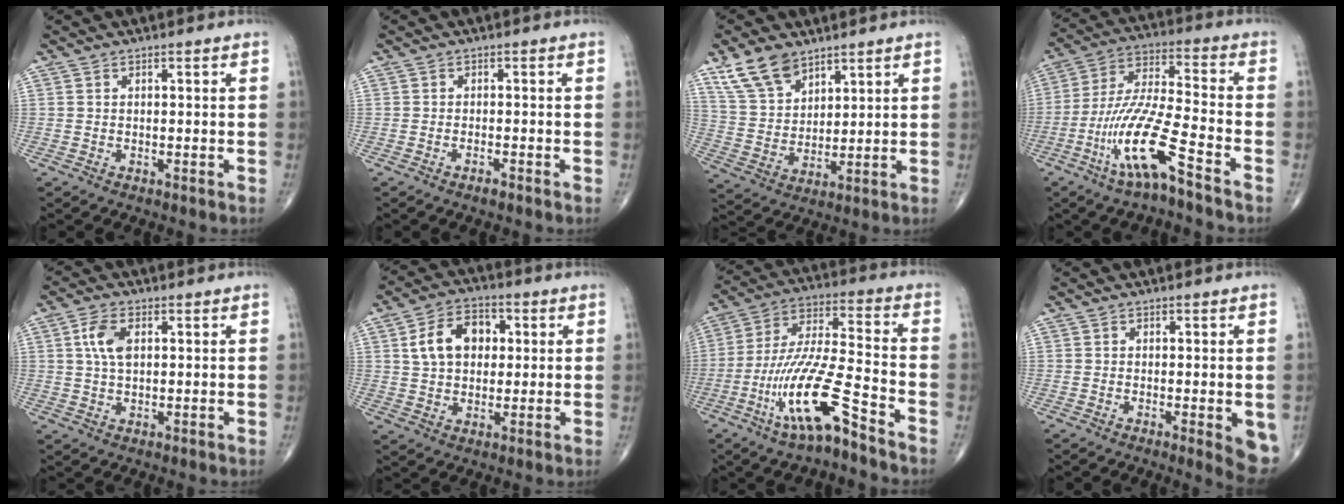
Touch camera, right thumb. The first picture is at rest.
{"total": 1.2, "force": [-0.9, 0.2, 0.7], "torque": [-0.016, 0.004, -0.018]}
{"total": 10.0, "force": [7.0, 5.3, 4.7], "torque": [-0.076, -0.028, 0.146]}
{"total": 14.4, "force": [-7.8, 1.9, 12.0], "torque": [-0.255, 0.044, -0.151]}
{"total": 5.3, "force": [1.4, 2.8, 4.2], "torque": [-0.088, 0.001, 0.023]}
{"total": 10.5, "force": [2.3, 7.3, 7.2], "torque": [-0.100, 0.011, 0.036]}
{"total": 15.9, "force": [-8.8, 2.7, 13.0], "torque": [-0.268, 0.056, -0.161]}
{"total": 5.7, "force": [-1.4, 1.7, 5.3], "torque": [-0.056, -0.012, -0.019]}